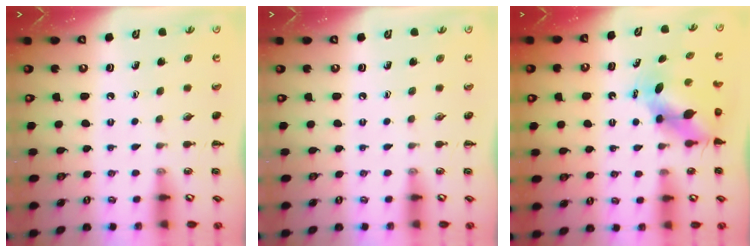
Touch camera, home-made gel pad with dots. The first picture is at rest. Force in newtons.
{"total": 0.0}
{"total": 6.7, "press": 6.7, "slide": 0.9}